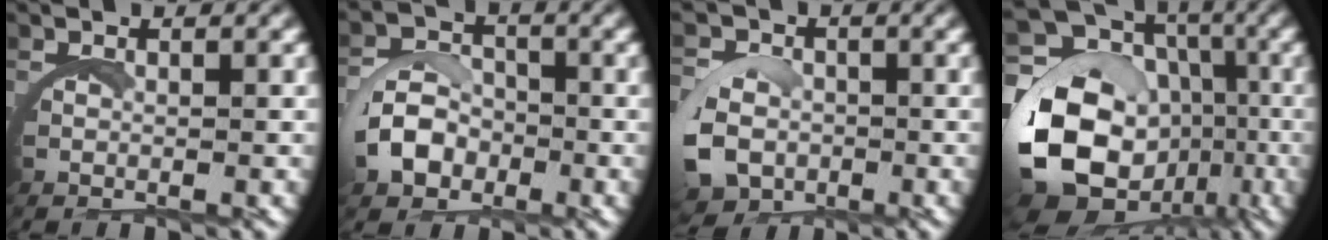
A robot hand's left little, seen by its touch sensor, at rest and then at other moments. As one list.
[{"total": 3.4, "force": [-0.8, 2.8, 1.7], "torque": [-0.026, 0.002, -0.023]}, {"total": 4.9, "force": [-1.6, 4.1, 2.0], "torque": [-0.040, -0.023, -0.028]}, {"total": 13.2, "force": [-1.9, 10.5, 7.8], "torque": [-0.153, -0.048, -0.025]}]